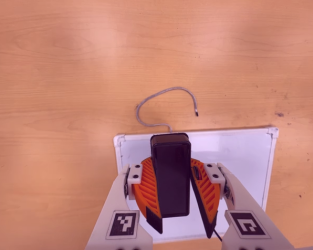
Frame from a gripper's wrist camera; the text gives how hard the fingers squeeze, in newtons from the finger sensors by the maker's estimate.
{"total": 9.9, "left": 10.1, "right": 9.7}